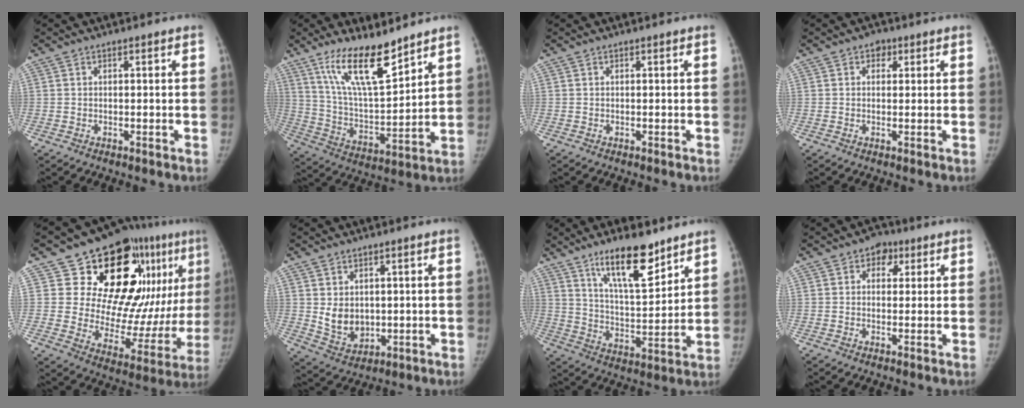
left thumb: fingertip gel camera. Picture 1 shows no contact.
{"total": 15.3, "force": [10.9, 4.2, 10.0], "torque": [-0.153, -0.070, 0.210]}
{"total": 0.0}
{"total": 2.3, "force": [1.0, 1.8, 1.0], "torque": [0.003, 0.000, 0.008]}
{"total": 27.0, "force": [11.4, 13.9, 20.2], "torque": [-0.223, -0.026, 0.180]}
{"total": 7.0, "force": [0.8, 5.5, 4.2], "torque": [-0.047, -0.019, 0.037]}
{"total": 14.5, "force": [9.8, 4.5, 9.7], "torque": [-0.135, -0.066, 0.175]}
{"total": 4.2, "force": [1.7, 3.3, 1.9], "torque": [0.005, 0.000, 0.018]}